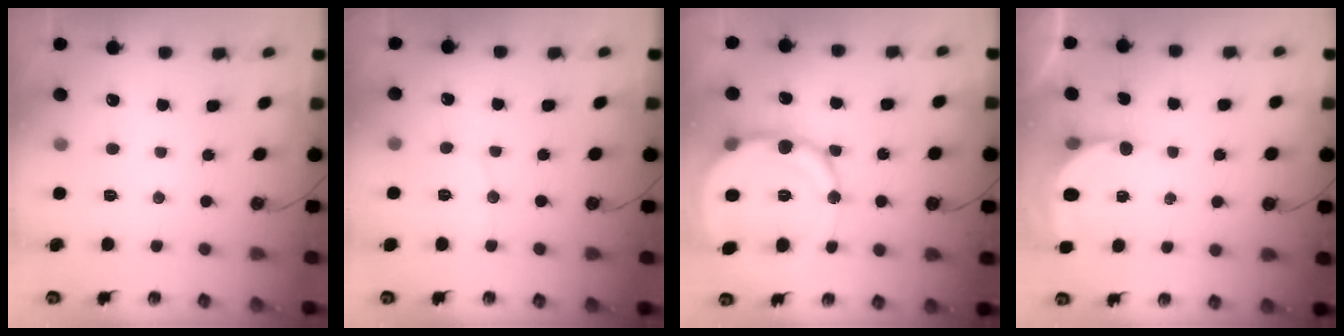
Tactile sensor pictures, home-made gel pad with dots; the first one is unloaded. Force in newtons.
{"total": 4.8, "press": 4.7, "slide": 0.3}
{"total": 18.9, "press": 18.6, "slide": 3.3}
{"total": 5.0, "press": 4.9, "slide": 0.3}